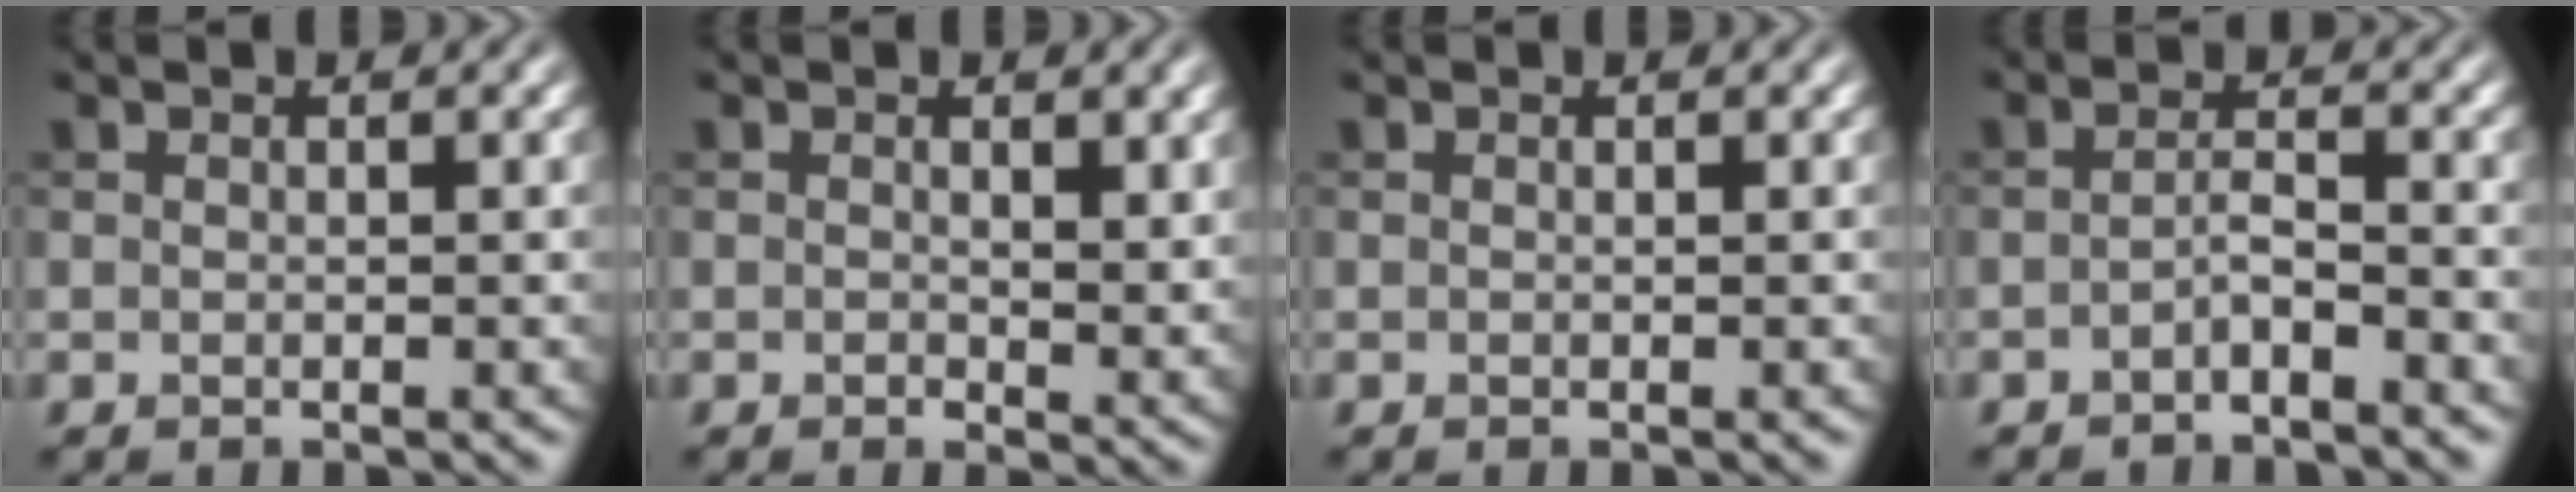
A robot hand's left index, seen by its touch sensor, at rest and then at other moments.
{"total": 2.8, "force": [0.5, 1.3, 2.4], "torque": [-0.031, -0.009, 0.009]}
{"total": 0.0}
{"total": 1.8, "force": [-1.1, 0.3, 1.3], "torque": [-0.025, 0.005, -0.027]}